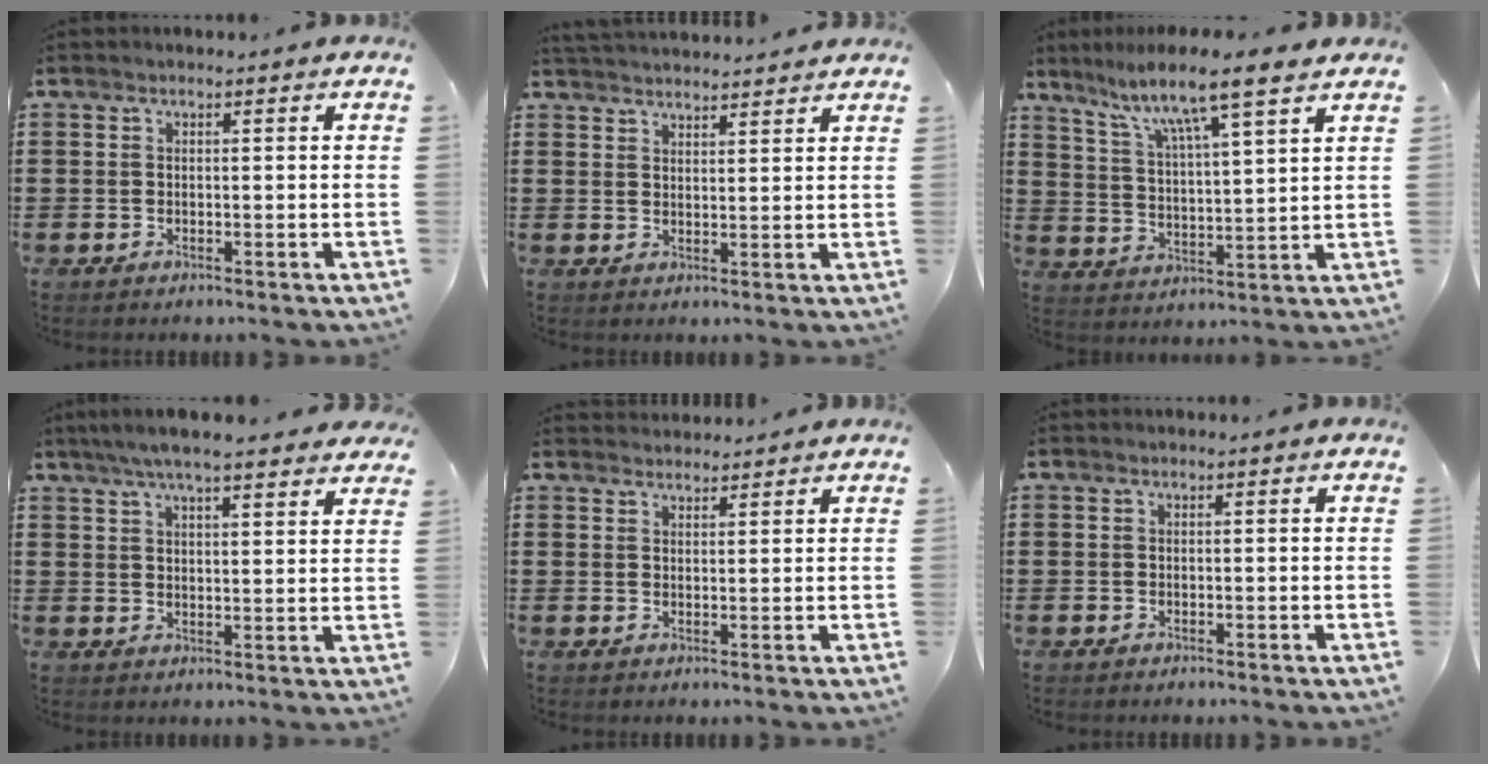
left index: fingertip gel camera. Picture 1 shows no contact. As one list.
[{"total": 3.0, "force": [3.0, 0.0, 0.0], "torque": [-0.009, -0.007, 0.058]}, {"total": 7.8, "force": [6.2, 0.0, 4.8], "torque": [-0.109, -0.041, 0.097]}, {"total": 6.1, "force": [5.3, 0.5, 2.9], "torque": [-0.070, -0.011, 0.096]}, {"total": 1.9, "force": [1.9, 0.3, -0.2], "torque": [-0.003, -0.002, 0.038]}, {"total": 0.0}]